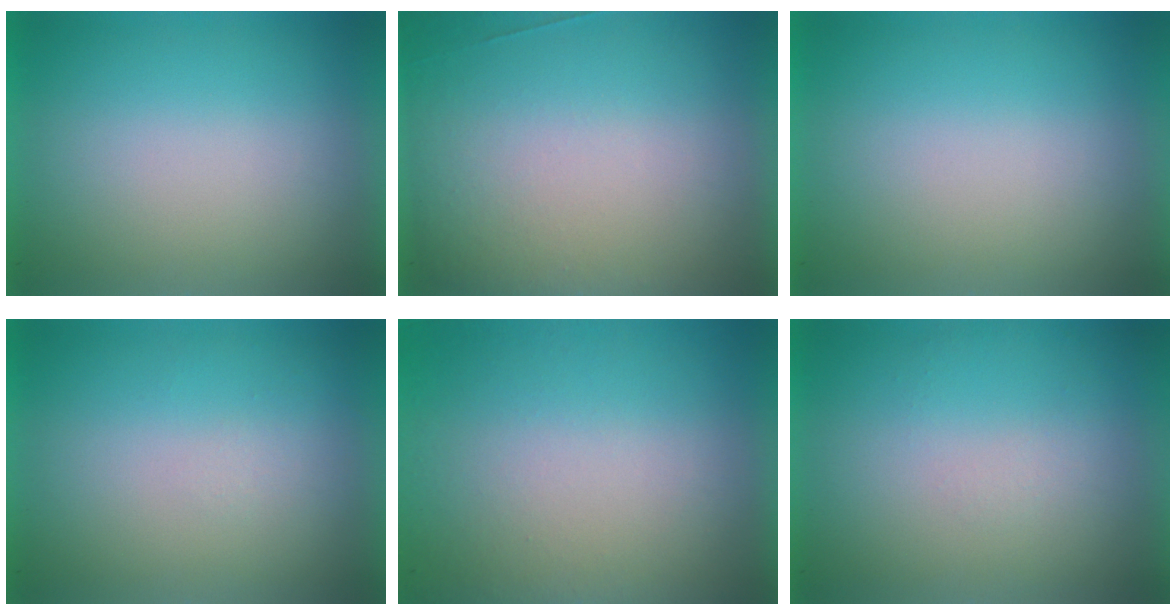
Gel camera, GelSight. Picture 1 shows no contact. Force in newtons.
{"total": 1.7}
{"total": 0.0}
{"total": 1.0}
{"total": 8.1}
{"total": 1.1}